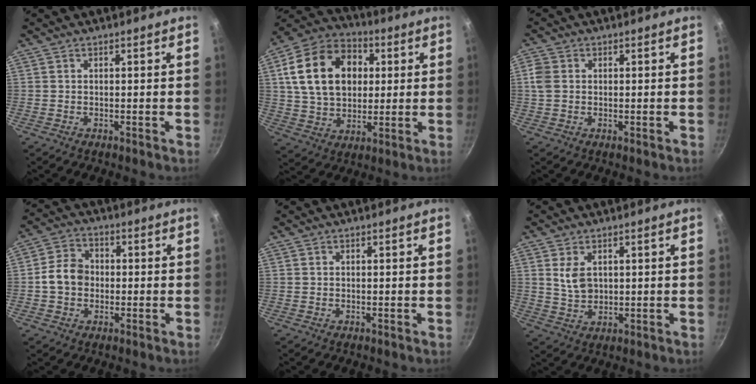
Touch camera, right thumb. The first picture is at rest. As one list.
[{"total": 19.9, "force": [4.1, 14.4, 13.2], "torque": [-0.208, 0.015, 0.064]}, {"total": 3.6, "force": [0.3, 2.9, 2.2], "torque": [-0.041, 0.006, 0.003]}, {"total": 7.1, "force": [-0.6, 5.9, 3.9], "torque": [-0.043, 0.021, -0.023]}, {"total": 0.0}, {"total": 5.1, "force": [1.5, 3.4, 3.5], "torque": [-0.057, -0.013, 0.034]}]